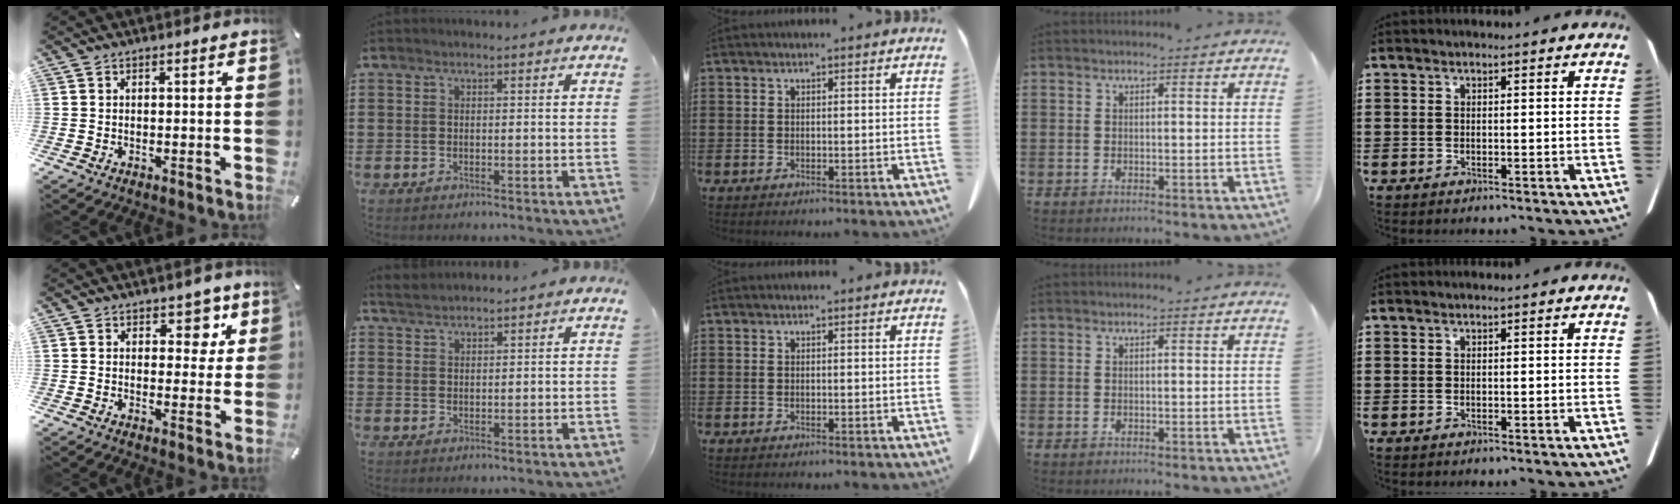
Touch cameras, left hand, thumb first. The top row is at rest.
{"thumb": {"total": 6.6, "force": [3.4, 4.4, 3.6], "torque": [-0.020, -0.016, 0.048]}, "index": {"total": 2.0, "force": [2.0, 0.2, 0.3], "torque": [-0.012, 0.005, 0.039]}}